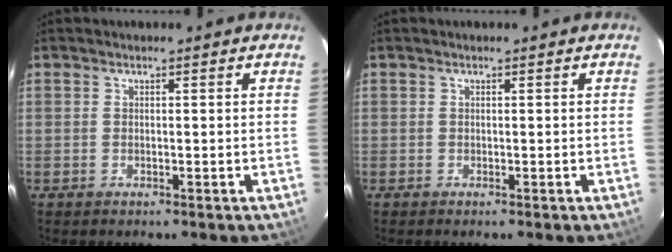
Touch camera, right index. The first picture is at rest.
{"total": 0.0}